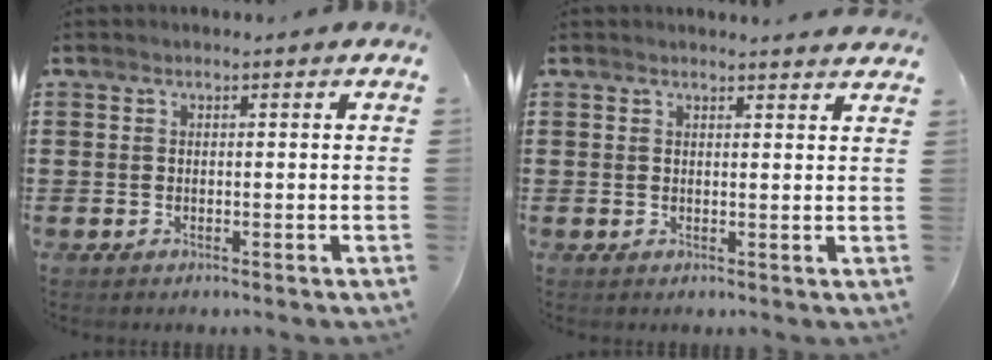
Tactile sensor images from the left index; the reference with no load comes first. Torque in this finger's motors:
{"motor_torque": [0.22, 0.18, -0.02, 0.01]}